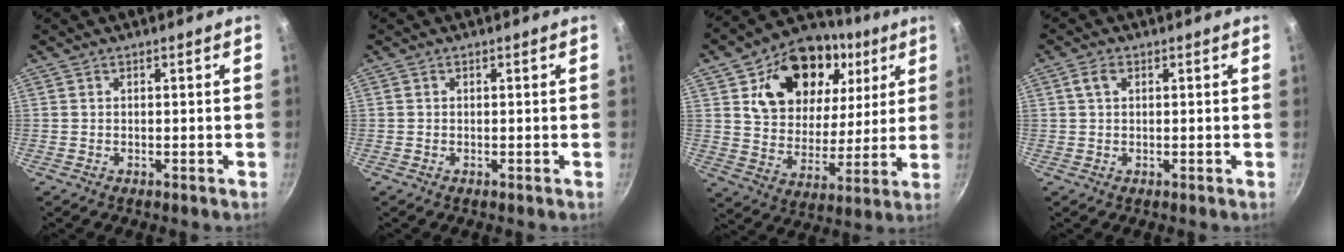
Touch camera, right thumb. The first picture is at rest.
{"total": 0.0}
{"total": 23.7, "force": [9.6, 16.2, 14.4], "torque": [-0.202, -0.021, 0.160]}
{"total": 2.5, "force": [0.8, 1.6, 1.7], "torque": [-0.029, 0.006, 0.014]}